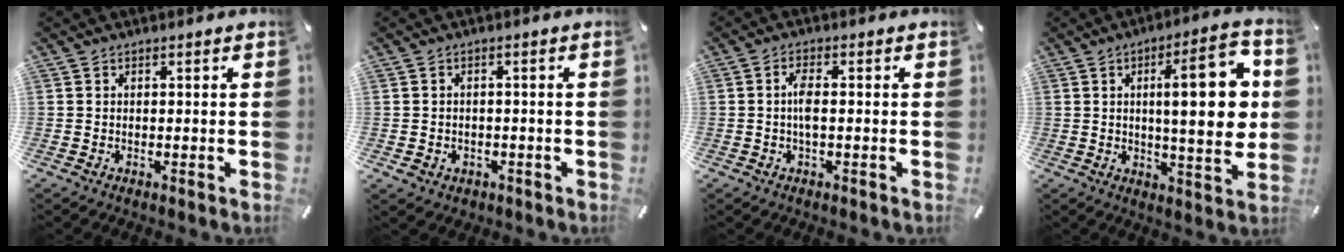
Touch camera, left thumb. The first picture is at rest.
{"total": 2.4, "force": [-0.7, 2.2, 0.5], "torque": [-0.010, 0.005, -0.015]}
{"total": 3.8, "force": [-0.3, 1.0, 3.6], "torque": [-0.075, -0.002, -0.010]}
{"total": 18.5, "force": [3.1, 5.1, 17.5], "torque": [-0.246, -0.006, 0.036]}